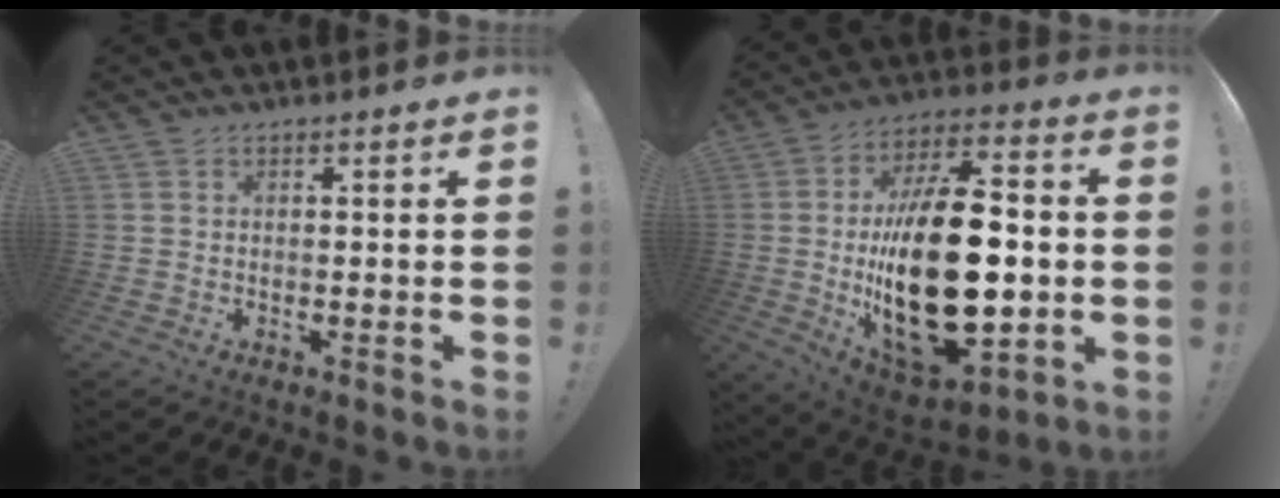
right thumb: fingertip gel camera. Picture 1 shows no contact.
{"total": 31.9, "force": [-2.1, 16.6, 27.2], "torque": [-0.499, 0.003, -0.023]}